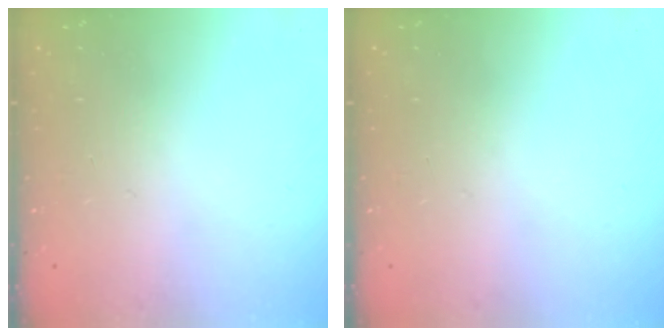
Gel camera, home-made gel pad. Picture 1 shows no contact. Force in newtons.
{"total": 0.0}